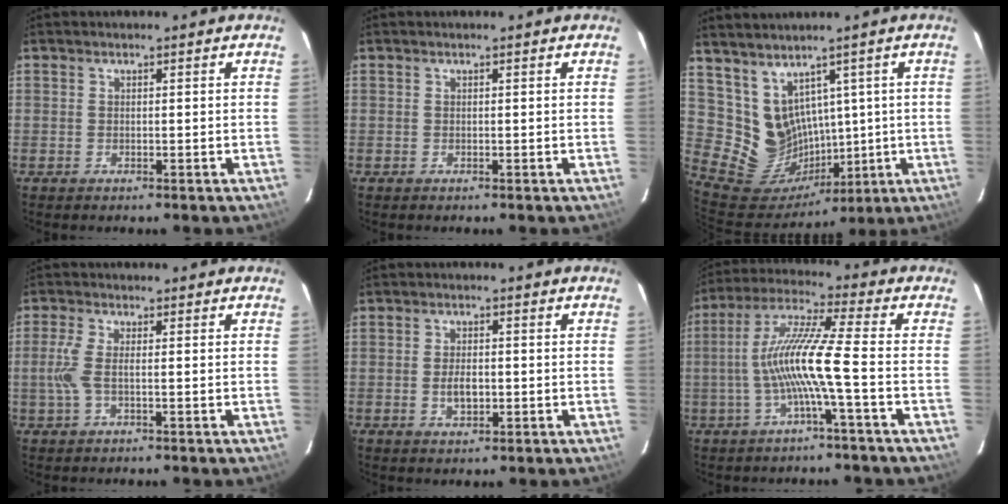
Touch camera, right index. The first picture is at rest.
{"total": 0.0}
{"total": 11.3, "force": [4.9, 9.6, 3.4], "torque": [-0.083, -0.003, 0.127]}
{"total": 4.3, "force": [-0.6, 0.9, 4.1], "torque": [-0.094, 0.000, -0.009]}
{"total": 3.5, "force": [-0.6, 1.9, 2.9], "torque": [-0.055, -0.001, -0.008]}
{"total": 11.3, "force": [-2.7, -1.1, 10.9], "torque": [-0.217, 0.007, -0.050]}